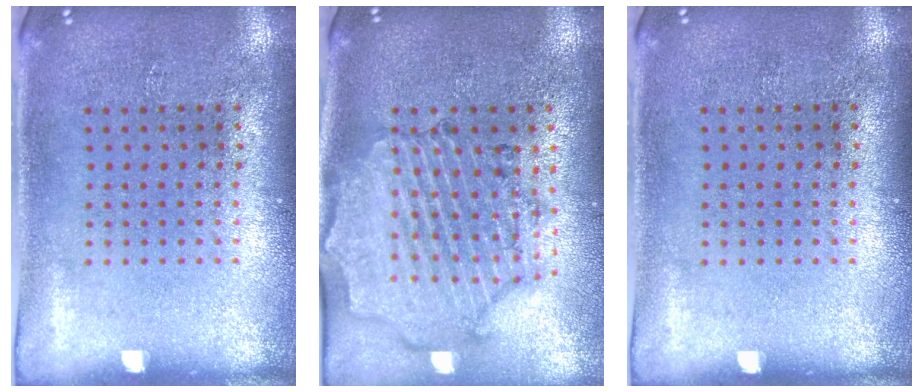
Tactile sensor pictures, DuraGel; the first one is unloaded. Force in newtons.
{"total": 1.6, "press": 1.6, "slide": 0.4}
{"total": 0.0}